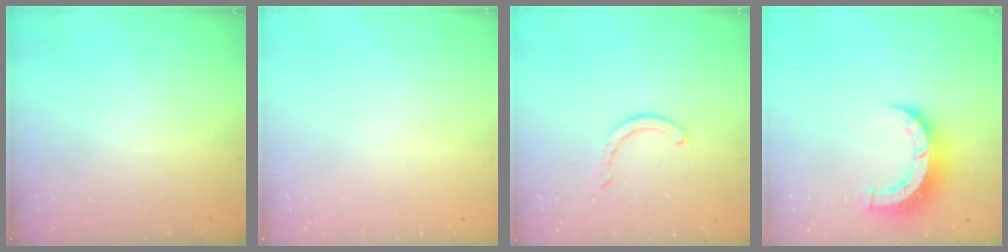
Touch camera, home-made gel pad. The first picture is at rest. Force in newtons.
{"total": 0.0}
{"total": 1.5, "press": 1.5, "slide": 0.3}
{"total": 7.9, "press": 7.9, "slide": 1.0}